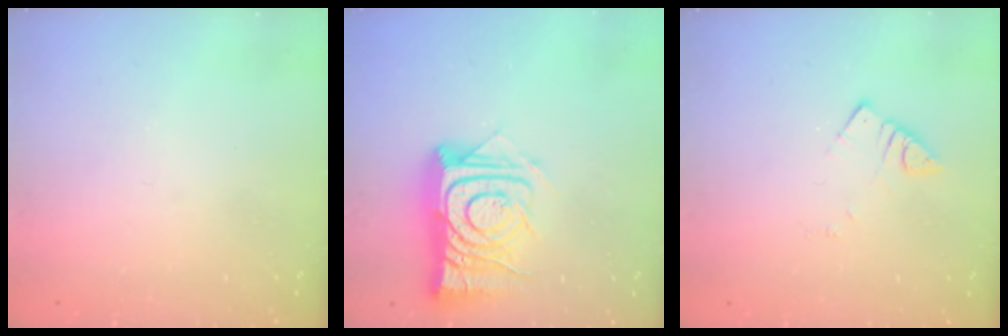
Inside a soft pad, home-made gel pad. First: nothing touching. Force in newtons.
{"total": 15.5, "press": 15.4, "slide": 1.2}
{"total": 2.6, "press": 2.6, "slide": 0.1}